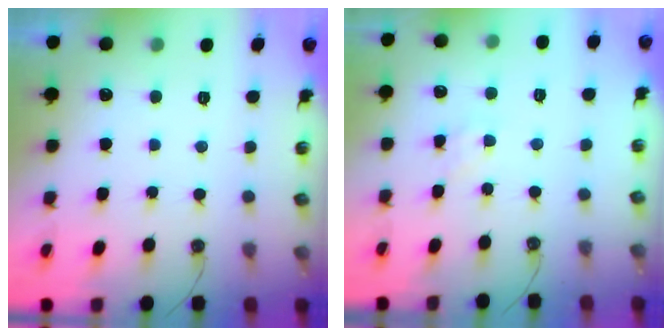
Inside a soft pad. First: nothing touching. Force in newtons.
{"total": 1.6, "press": 1.6, "slide": 0.3}